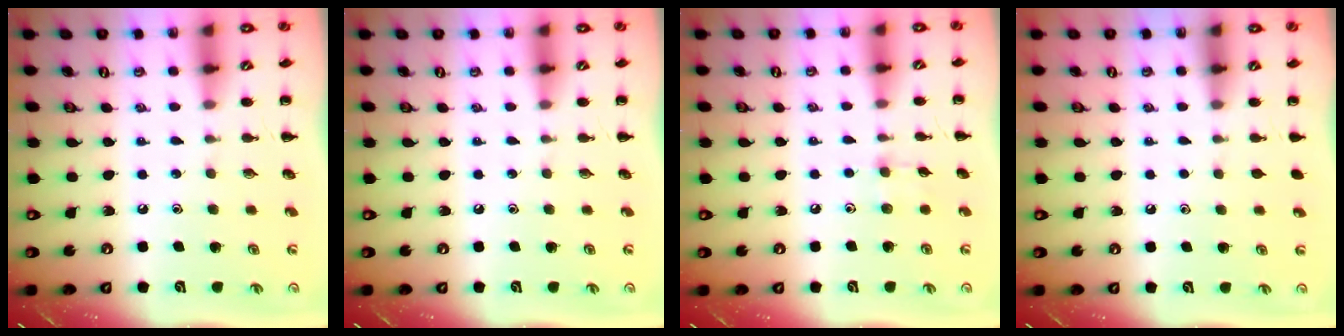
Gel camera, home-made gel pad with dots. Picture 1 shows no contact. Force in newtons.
{"total": 0.0}
{"total": 3.6, "press": 3.4, "slide": 1.3}
{"total": 1.1, "press": 1.1, "slide": 0.2}